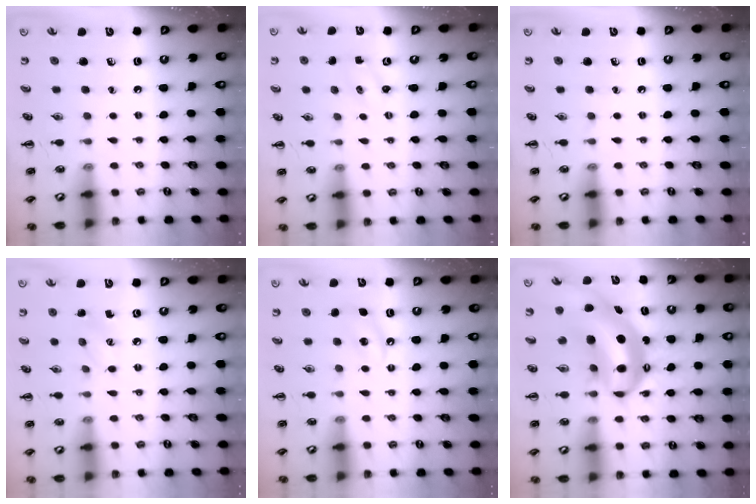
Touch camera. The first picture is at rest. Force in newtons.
{"total": 0.9, "press": 0.8, "slide": 0.3}
{"total": 0.0}
{"total": 4.9, "press": 4.7, "slide": 1.4}
{"total": 5.0, "press": 4.8, "slide": 1.5}
{"total": 9.9, "press": 9.6, "slide": 2.3}